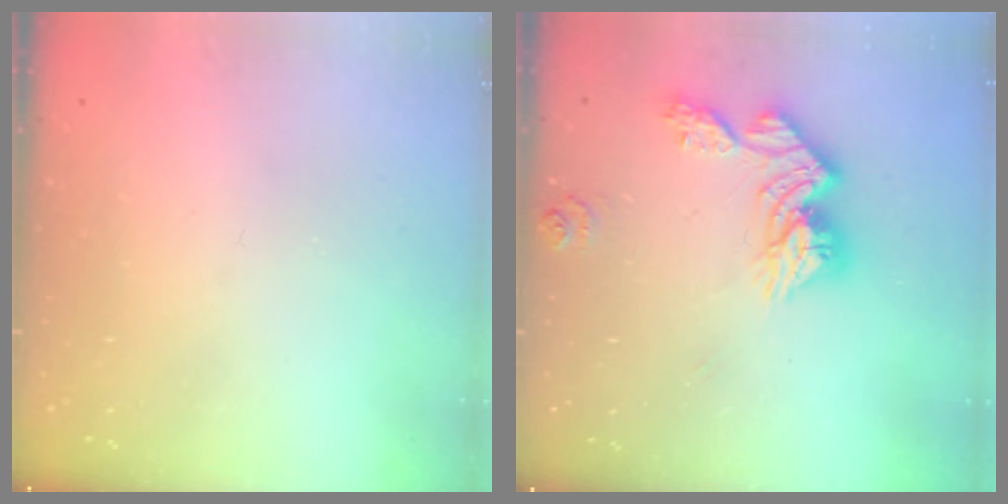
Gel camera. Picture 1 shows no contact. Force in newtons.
{"total": 13.4, "press": 13.3, "slide": 1.2}